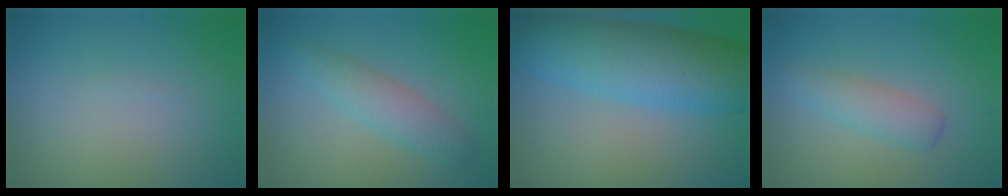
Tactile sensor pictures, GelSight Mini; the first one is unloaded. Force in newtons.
{"total": 3.1, "press": 3.1, "slide": 0.1}
{"total": 10.4, "press": 10.4, "slide": 0.3}
{"total": 2.6, "press": 2.6, "slide": 0.0}